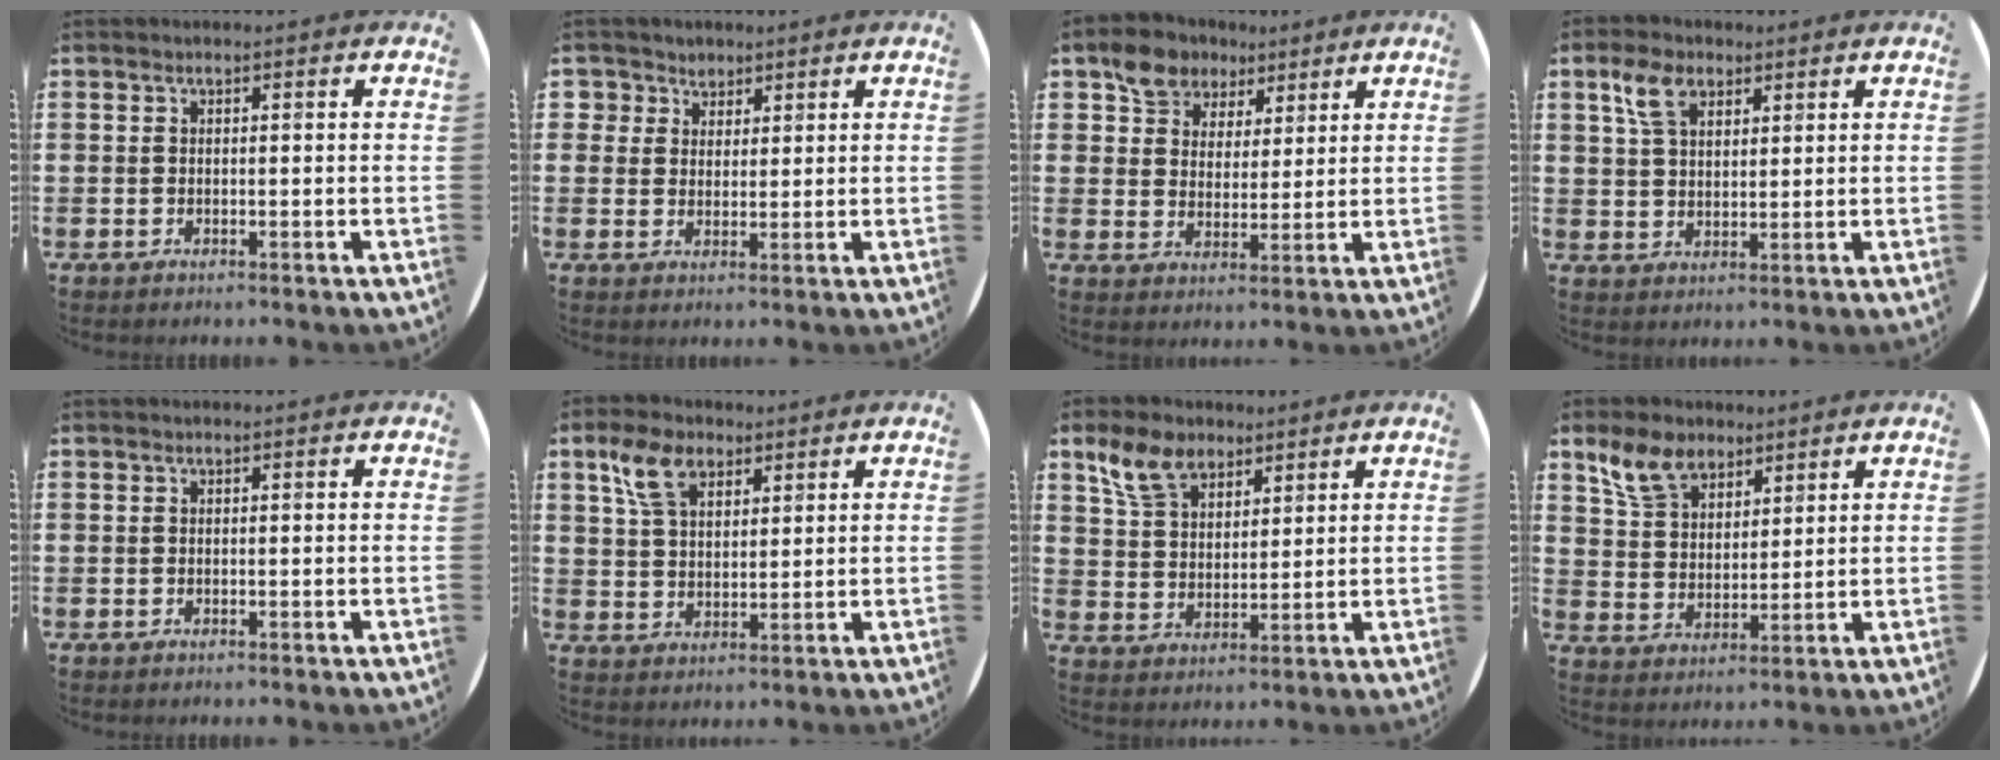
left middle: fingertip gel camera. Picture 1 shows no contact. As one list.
[{"total": 3.2, "force": [2.3, 2.3, 0.0], "torque": [-0.002, 0.007, 0.042]}, {"total": 6.5, "force": [4.9, 4.1, 0.8], "torque": [-0.041, 0.004, 0.093]}, {"total": 5.1, "force": [3.2, 2.9, 2.8], "torque": [-0.058, 0.007, 0.057]}, {"total": 0.0}, {"total": 6.3, "force": [4.0, 3.5, 3.4], "torque": [-0.072, 0.008, 0.073]}, {"total": 7.1, "force": [5.2, 3.9, 2.9], "torque": [-0.066, 0.000, 0.097]}, {"total": 7.0, "force": [5.3, 3.8, 2.6], "torque": [-0.069, 0.001, 0.102]}]